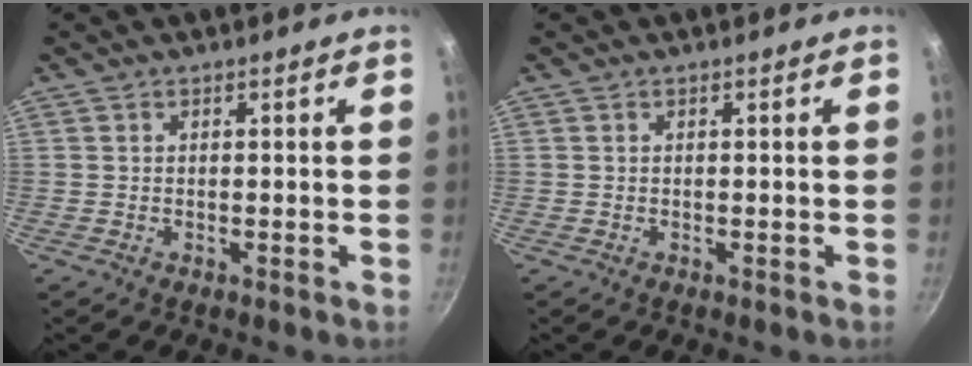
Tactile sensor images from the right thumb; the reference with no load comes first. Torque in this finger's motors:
{"motor_torque": [0.00, 0.00, 0.00, 0.00, 0.00]}